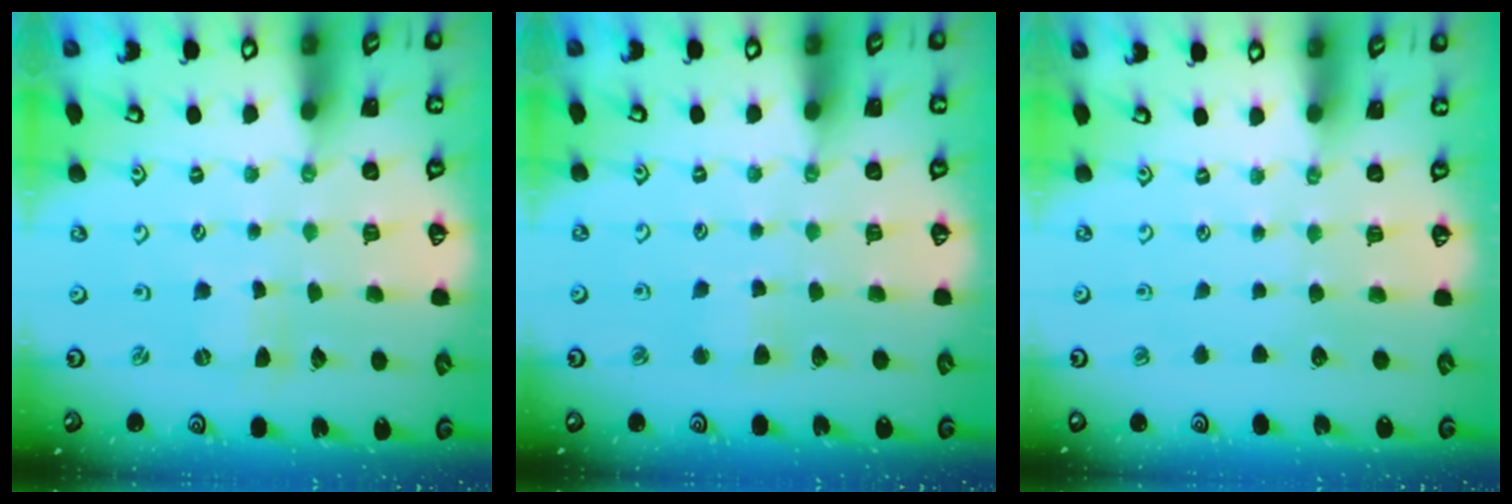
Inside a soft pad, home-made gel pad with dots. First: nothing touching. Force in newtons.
{"total": 3.6, "press": 3.6, "slide": 0.5}
{"total": 0.0}